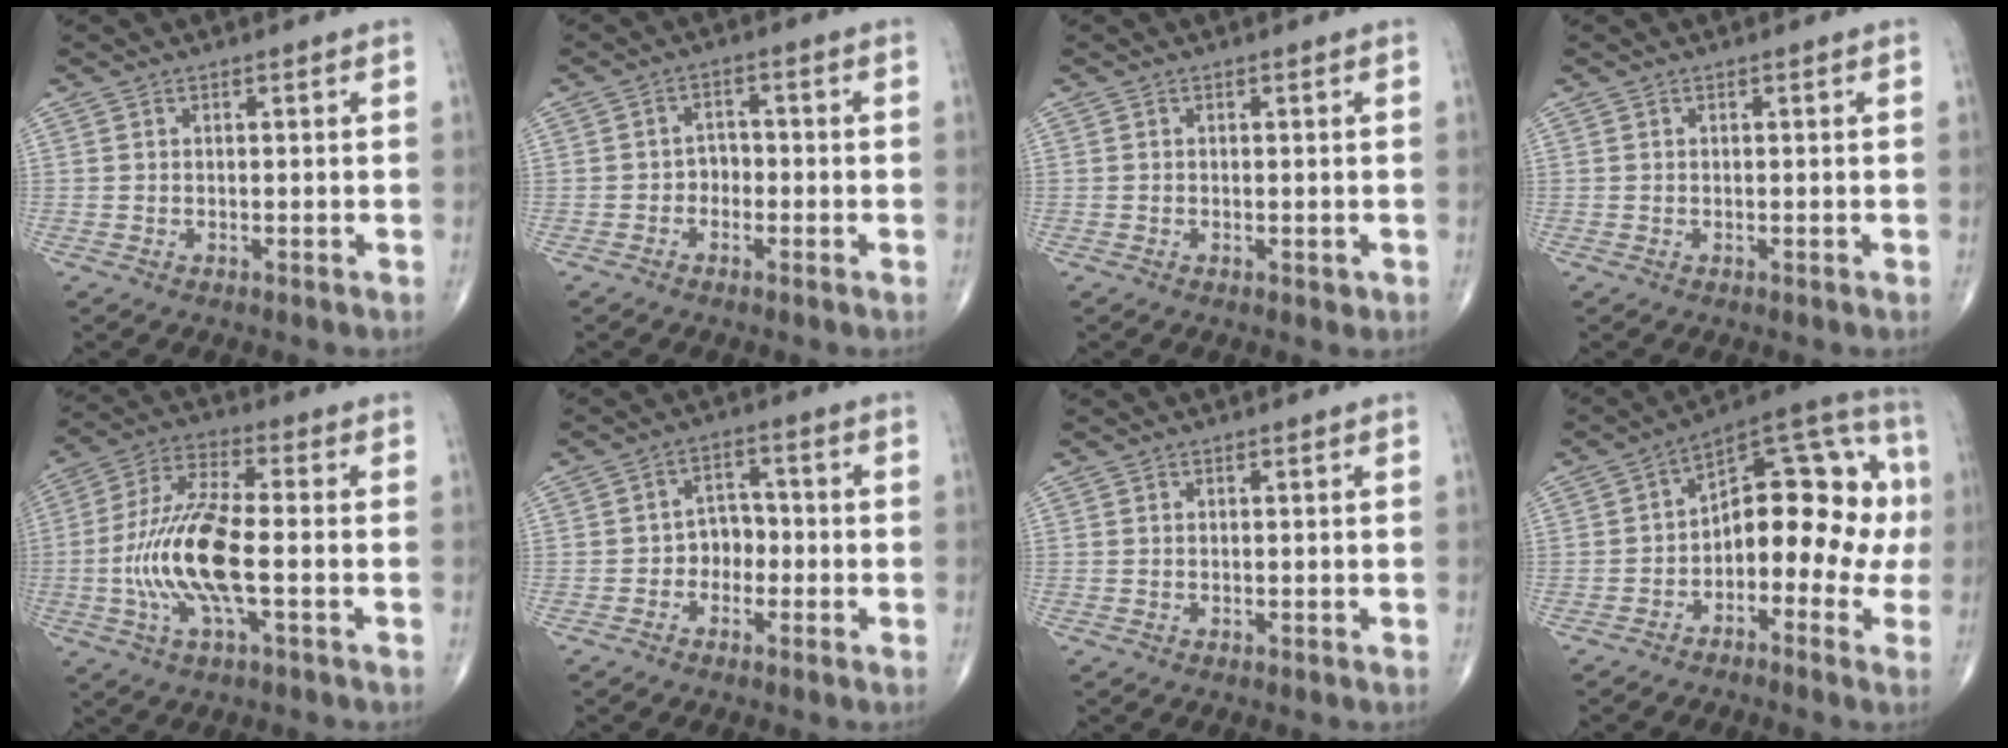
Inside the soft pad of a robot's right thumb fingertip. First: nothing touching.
{"total": 2.7, "force": [-1.1, 2.1, 1.3], "torque": [-0.002, 0.015, -0.027]}
{"total": 1.0, "force": [-0.3, 0.5, 0.8], "torque": [-0.009, -0.002, -0.004]}
{"total": 0.0}
{"total": 15.0, "force": [-2.6, 4.6, 14.0], "torque": [-0.302, 0.022, -0.053]}
{"total": 4.7, "force": [-1.5, 3.7, 2.5], "torque": [-0.012, 0.025, -0.035]}
{"total": 0.0}
{"total": 16.9, "force": [-2.2, 9.8, 13.6], "torque": [-0.133, 0.062, -0.047]}